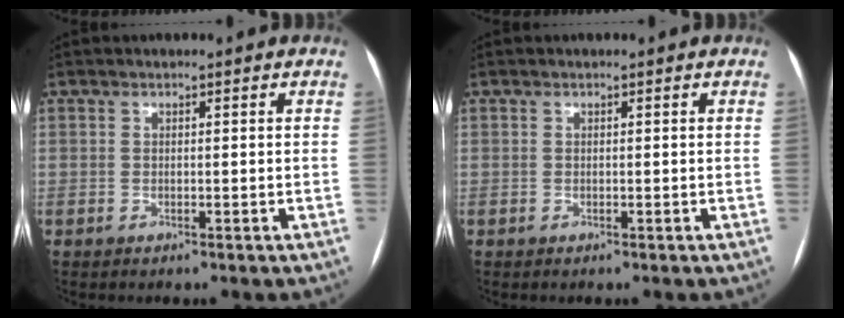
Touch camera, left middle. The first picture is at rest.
{"total": 0.0}